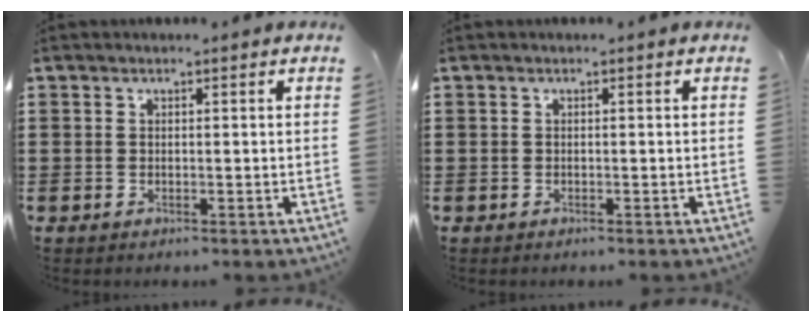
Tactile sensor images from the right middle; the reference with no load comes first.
{"total": 0.0}